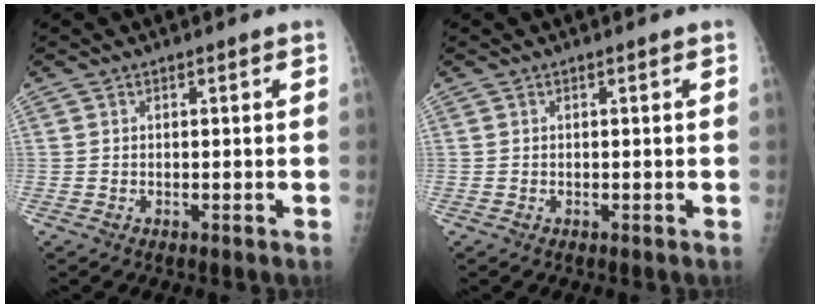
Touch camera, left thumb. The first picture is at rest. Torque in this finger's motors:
{"motor_torque": [0.00, 0.00, -0.02, 0.02, 0.00]}